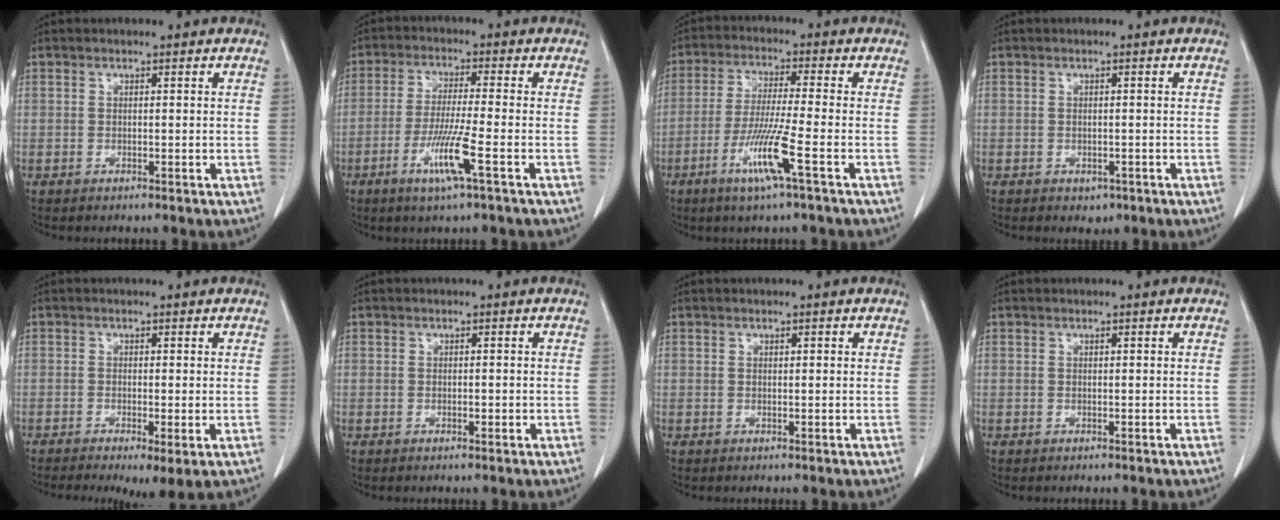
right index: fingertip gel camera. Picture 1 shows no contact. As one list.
[{"total": 7.5, "force": [-3.2, -0.6, 6.8], "torque": [-0.132, -0.017, -0.064]}, {"total": 8.7, "force": [-3.8, -0.9, 7.7], "torque": [-0.152, -0.018, -0.079]}, {"total": 1.5, "force": [-0.8, 1.1, 0.7], "torque": [-0.006, 0.002, -0.003]}, {"total": 5.2, "force": [-2.4, 1.3, 4.4], "torque": [-0.061, -0.017, -0.034]}, {"total": 0.8, "force": [-0.1, 0.5, 0.6], "torque": [-0.007, 0.000, -0.001]}, {"total": 0.8, "force": [0.4, 0.2, 0.7], "torque": [-0.012, 0.000, 0.006]}, {"total": 0.0}]